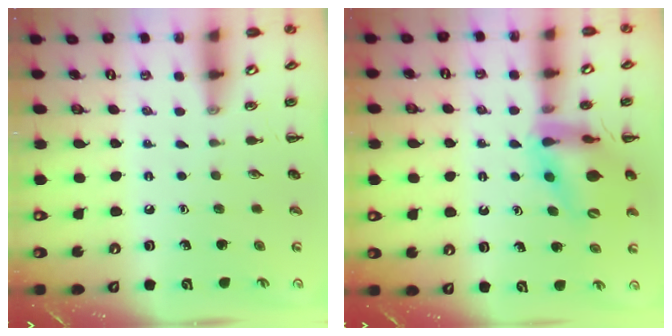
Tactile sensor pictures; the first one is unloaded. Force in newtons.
{"total": 14.8, "press": 14.3, "slide": 3.5}